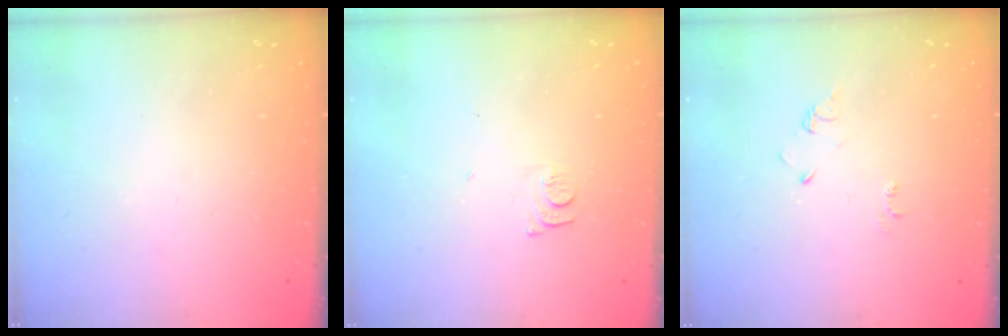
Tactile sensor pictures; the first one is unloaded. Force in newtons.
{"total": 5.3, "press": 5.2, "slide": 0.6}
{"total": 4.5, "press": 4.5, "slide": 0.8}